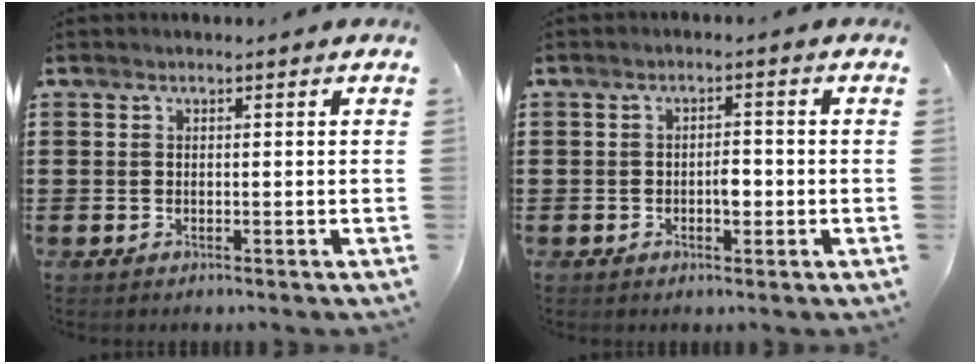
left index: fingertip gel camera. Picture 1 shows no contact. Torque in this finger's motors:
{"motor_torque": [0.08, 0.07, 0.06, 0.04]}